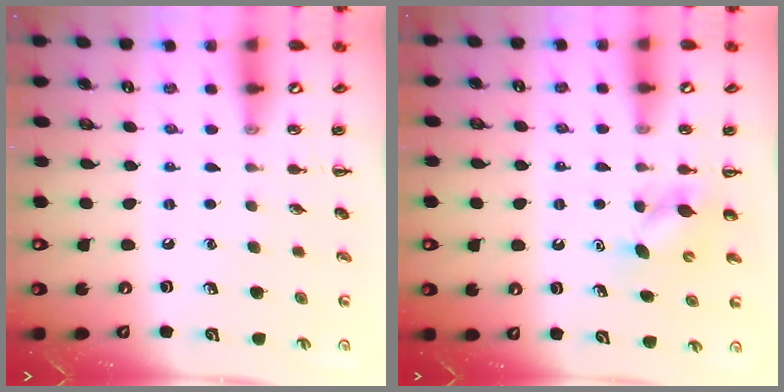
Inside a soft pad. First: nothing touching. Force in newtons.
{"total": 5.0, "press": 4.8, "slide": 1.4}